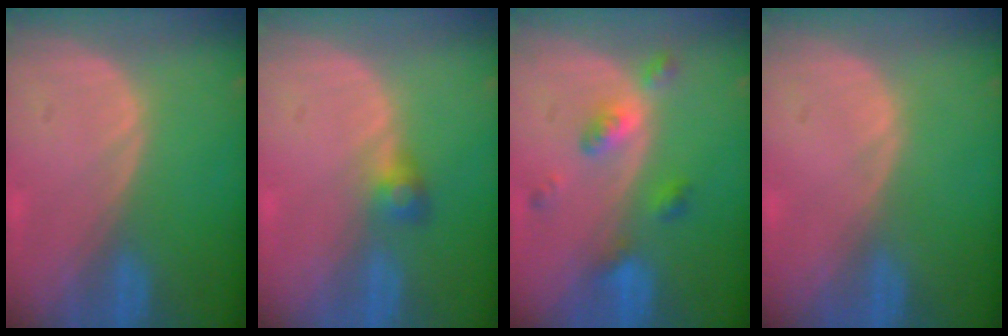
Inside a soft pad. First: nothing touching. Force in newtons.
{"total": 2.6, "press": 2.5, "slide": 0.7}
{"total": 5.1, "press": 4.6, "slide": 2.2}
{"total": 0.0}